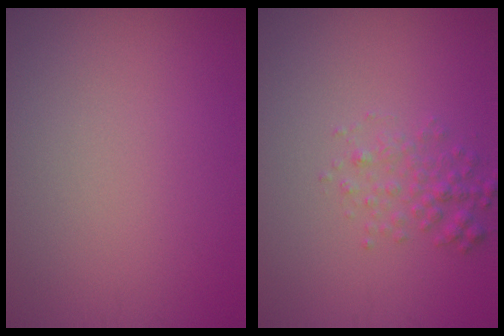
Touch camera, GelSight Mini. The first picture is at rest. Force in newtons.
{"total": 2.0, "press": 2.0, "slide": 0.1}